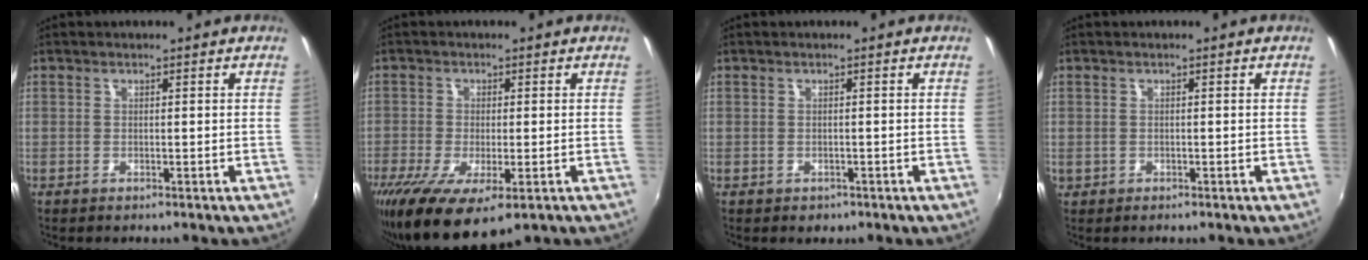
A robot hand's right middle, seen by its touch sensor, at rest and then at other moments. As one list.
[{"total": 11.0, "force": [-5.9, 3.4, 8.7], "torque": [-0.177, -0.052, -0.096]}, {"total": 1.5, "force": [-0.7, 1.2, 0.4], "torque": [-0.010, -0.006, -0.006]}, {"total": 1.0, "force": [-0.3, 0.9, 0.3], "torque": [-0.005, -0.003, -0.003]}]